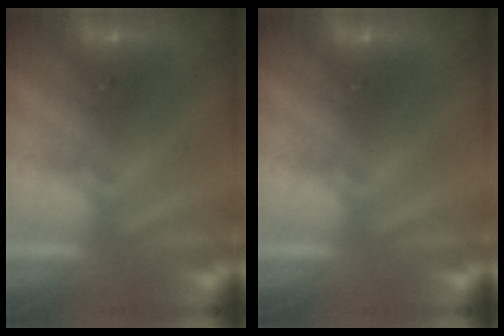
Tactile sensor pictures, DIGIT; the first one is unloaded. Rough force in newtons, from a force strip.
{"total": 0.0}